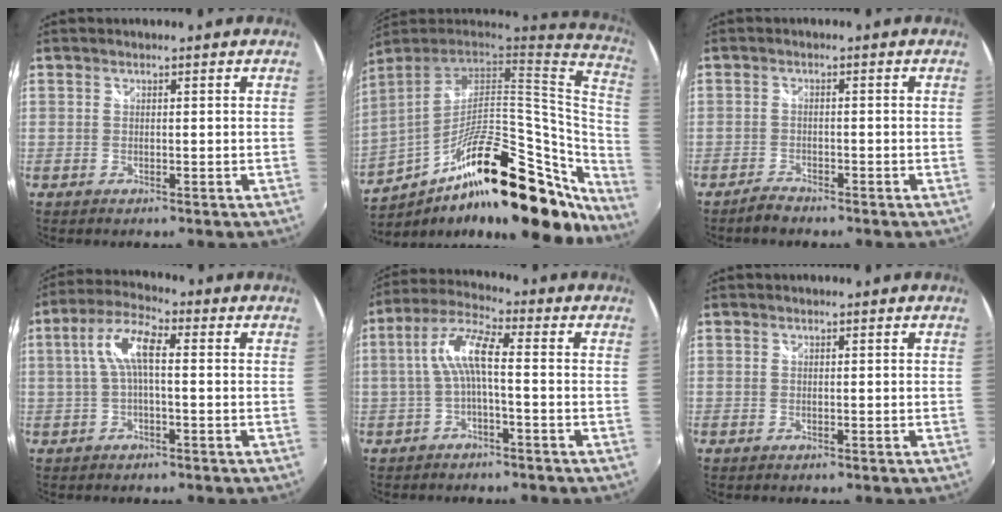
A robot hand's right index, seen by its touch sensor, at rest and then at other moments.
{"total": 33.3, "force": [-17.1, 11.5, 26.2], "torque": [-0.401, -0.019, -0.261]}
{"total": 2.3, "force": [-2.1, 0.6, 0.6], "torque": [-0.021, -0.001, -0.042]}
{"total": 6.8, "force": [0.0, 2.1, 6.4], "torque": [-0.135, 0.020, 0.001]}
{"total": 7.0, "force": [-1.2, 1.5, 6.8], "torque": [-0.156, 0.018, -0.022]}
{"total": 0.0}